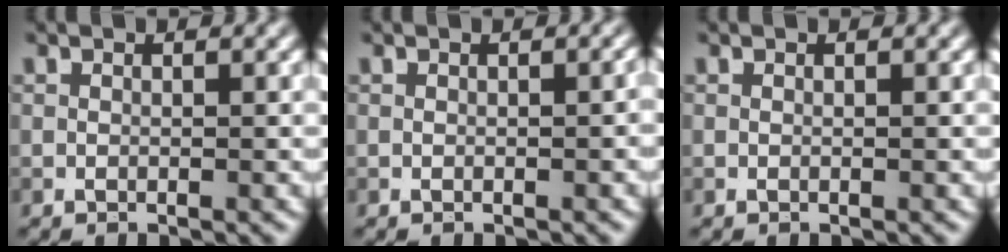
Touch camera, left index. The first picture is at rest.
{"total": 0.7, "force": [-0.4, 0.2, 0.5], "torque": [-0.008, 0.001, -0.003]}
{"total": 0.0}